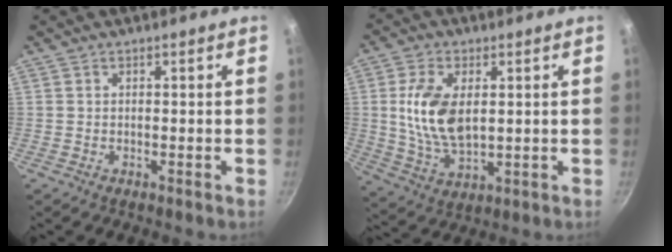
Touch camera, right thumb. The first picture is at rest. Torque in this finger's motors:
{"motor_torque": [0.98, 0.72, 1.12, -0.70, 0.35]}